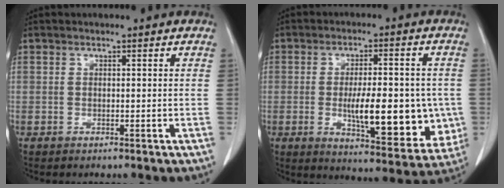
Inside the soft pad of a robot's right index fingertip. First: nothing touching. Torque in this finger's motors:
{"motor_torque": [1.46, -0.48, 0.34, 0.18]}